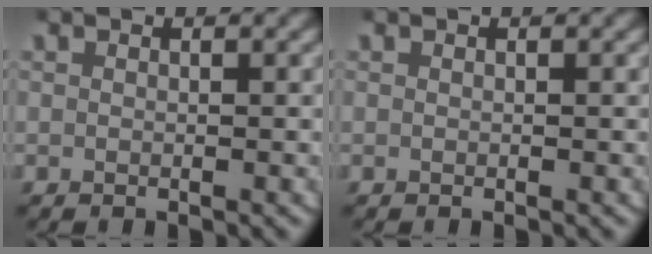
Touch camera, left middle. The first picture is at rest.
{"total": 0.0}